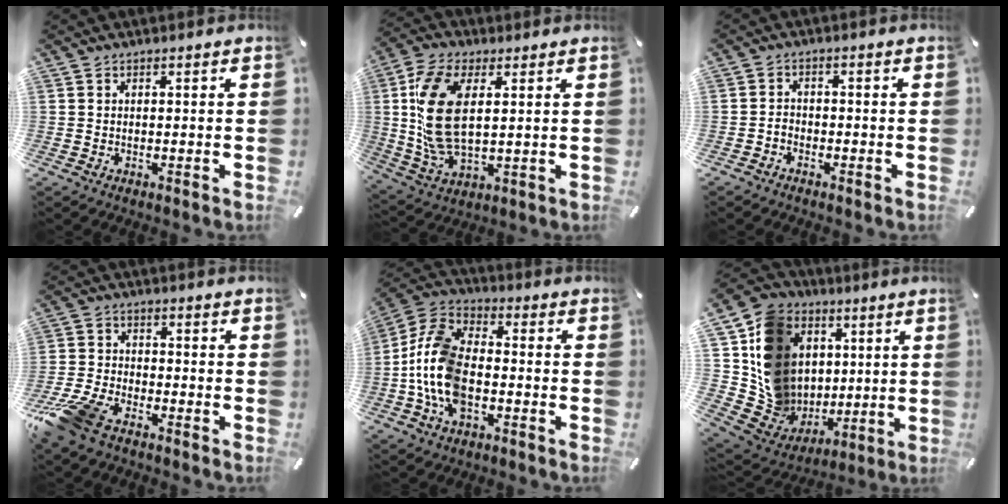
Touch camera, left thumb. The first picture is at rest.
{"total": 13.9, "force": [2.7, 7.5, 11.4], "torque": [-0.256, -0.013, 0.048]}
{"total": 1.9, "force": [-1.4, 1.2, 0.5], "torque": [-0.009, 0.010, -0.030]}
{"total": 10.8, "force": [-8.0, 4.7, 5.6], "torque": [-0.122, 0.029, -0.153]}
{"total": 13.8, "force": [-3.8, 8.7, 10.0], "torque": [-0.237, 0.007, -0.074]}
{"total": 16.5, "force": [2.9, 15.3, 5.4], "torque": [-0.075, -0.025, 0.078]}